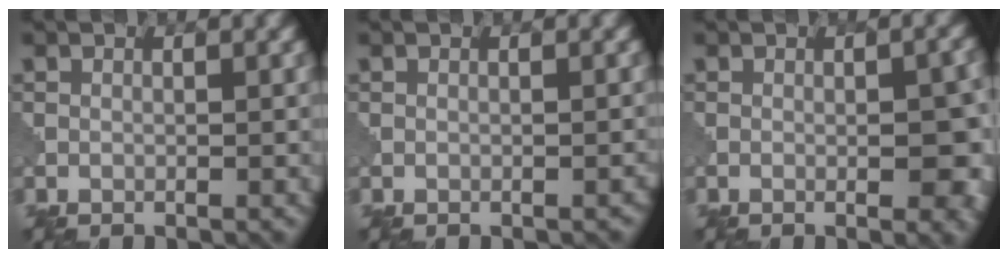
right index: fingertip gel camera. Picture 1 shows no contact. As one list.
[{"total": 0.6, "force": [-0.5, 0.2, 0.2], "torque": [-0.002, 0.000, -0.008]}, {"total": 5.0, "force": [-0.7, 1.3, 4.7], "torque": [-0.062, -0.003, -0.006]}]